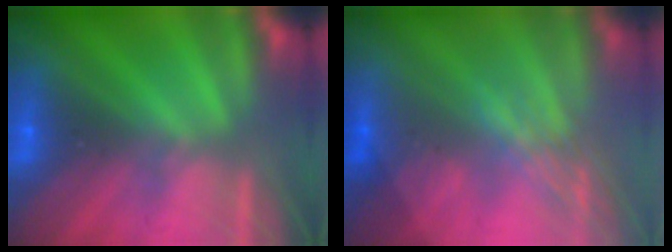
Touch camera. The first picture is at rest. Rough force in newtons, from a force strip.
{"total": 2.7}